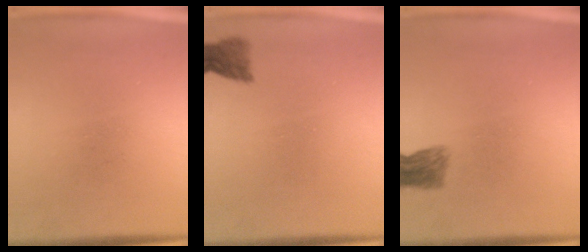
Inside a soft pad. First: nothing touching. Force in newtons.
{"total": 2.5}
{"total": 2.9}